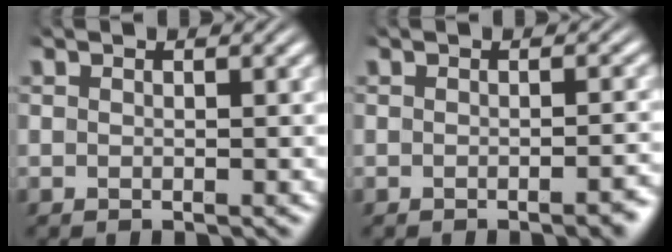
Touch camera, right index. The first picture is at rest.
{"total": 1.7, "force": [-1.3, 0.4, 1.0], "torque": [-0.009, 0.008, -0.025]}